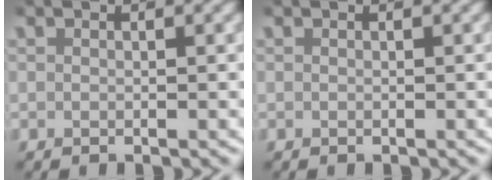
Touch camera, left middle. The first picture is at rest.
{"total": 0.0}